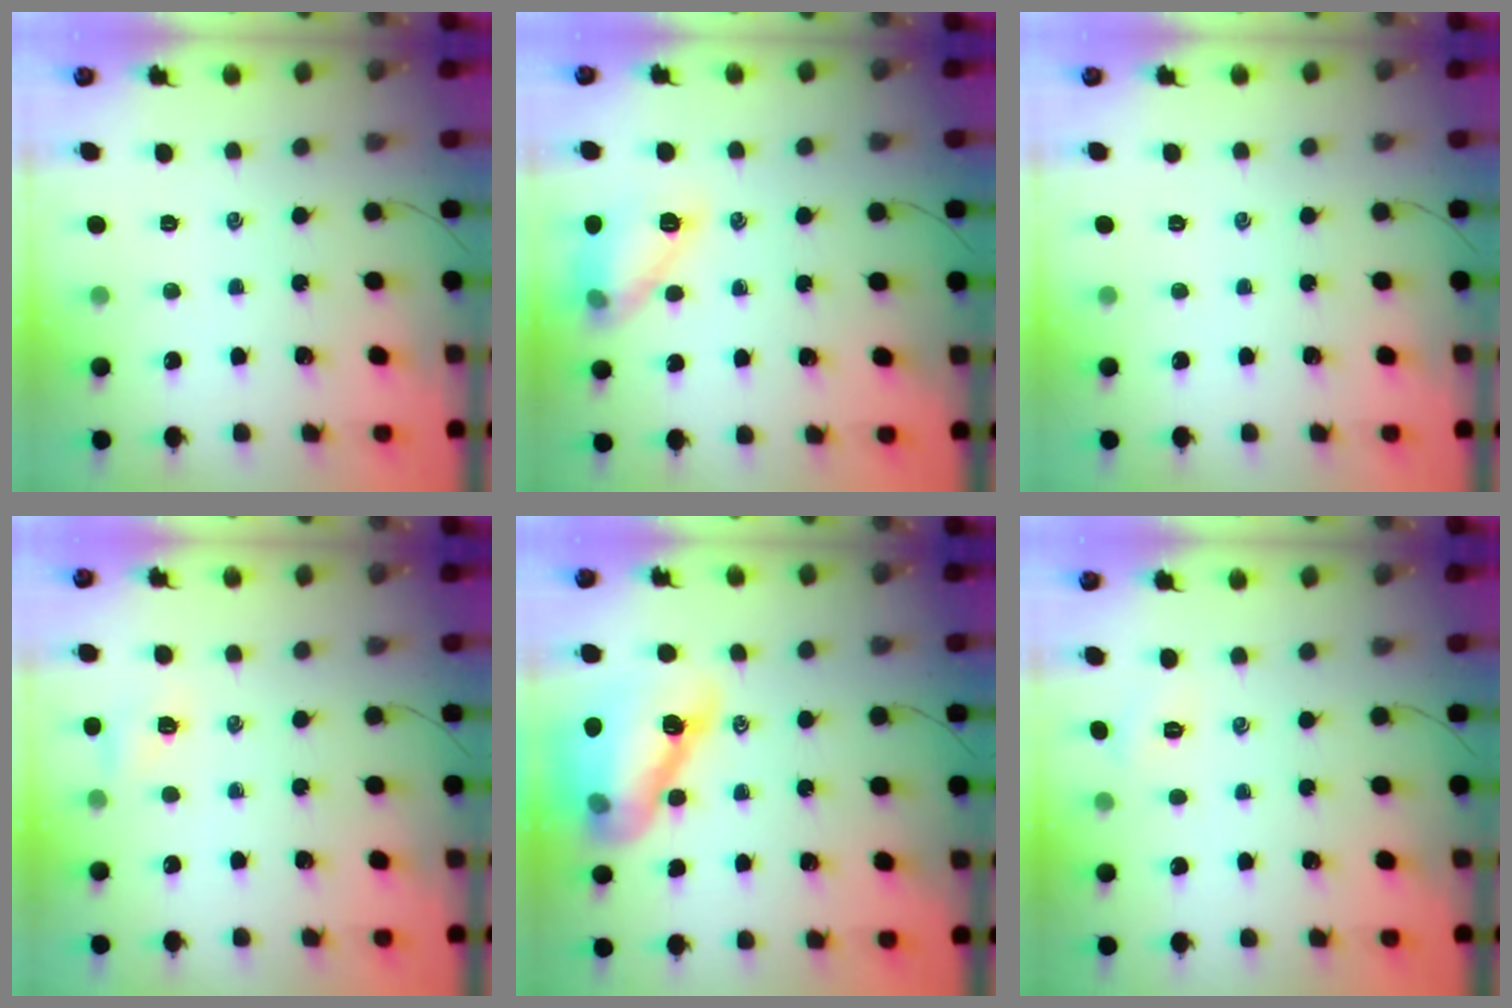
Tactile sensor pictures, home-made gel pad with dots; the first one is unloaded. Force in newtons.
{"total": 11.9, "press": 11.9, "slide": 0.3}
{"total": 0.0}
{"total": 5.4, "press": 5.3, "slide": 1.2}
{"total": 16.2, "press": 15.6, "slide": 4.6}
{"total": 2.6, "press": 2.4, "slide": 0.8}